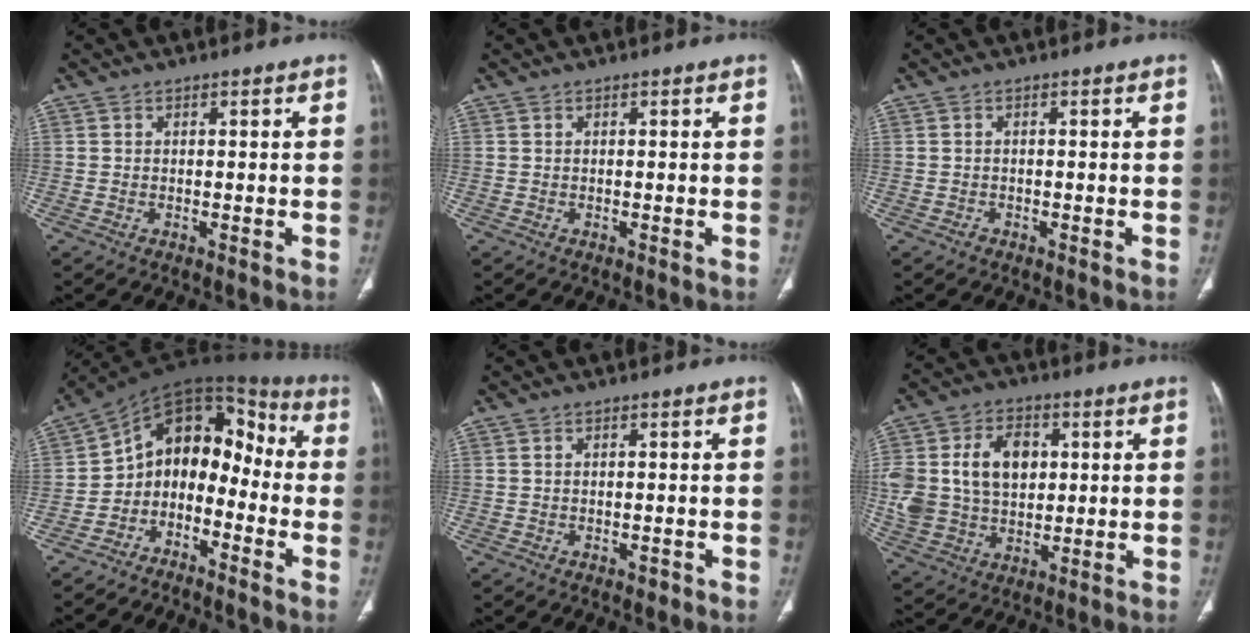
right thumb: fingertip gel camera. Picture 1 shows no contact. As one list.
[{"total": 0.0}, {"total": 0.6, "force": [-0.4, 0.4, 0.1], "torque": [-0.003, 0.001, -0.009]}, {"total": 13.3, "force": [-4.5, 9.5, 8.1], "torque": [-0.077, 0.109, -0.089]}, {"total": 0.7, "force": [-0.5, 0.4, 0.4], "torque": [-0.008, 0.001, -0.004]}, {"total": 17.8, "force": [2.7, 13.0, 11.8], "torque": [-0.227, 0.010, 0.062]}]